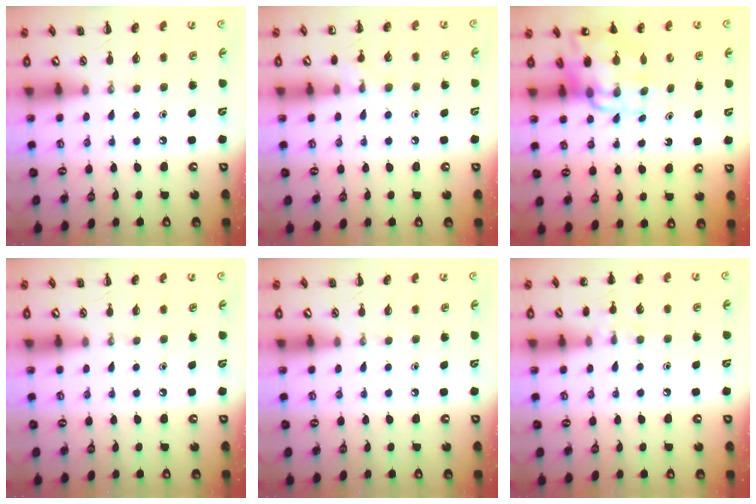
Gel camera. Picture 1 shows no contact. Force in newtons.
{"total": 7.0, "press": 6.8, "slide": 1.5}
{"total": 11.3, "press": 10.8, "slide": 3.4}
{"total": 0.0}
{"total": 0.0}
{"total": 6.3, "press": 6.0, "slide": 2.0}